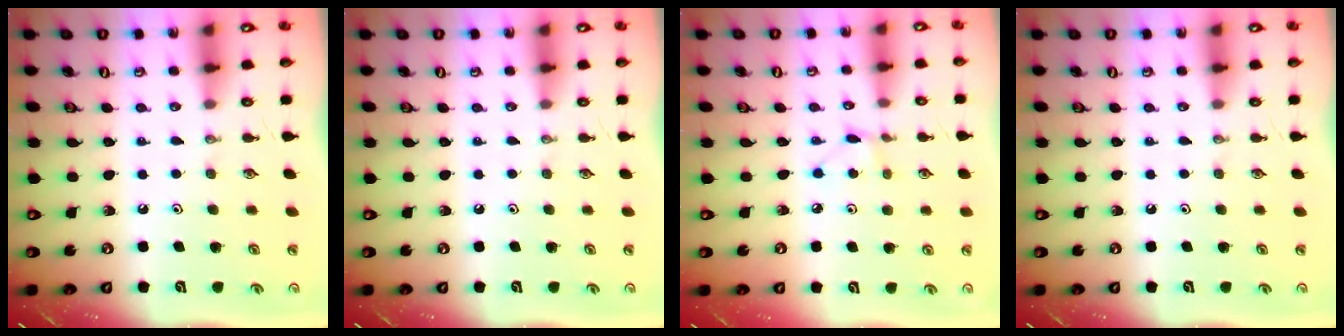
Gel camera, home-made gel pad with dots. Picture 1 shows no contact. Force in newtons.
{"total": 0.0}
{"total": 2.7, "press": 2.7, "slide": 0.3}
{"total": 0.0}